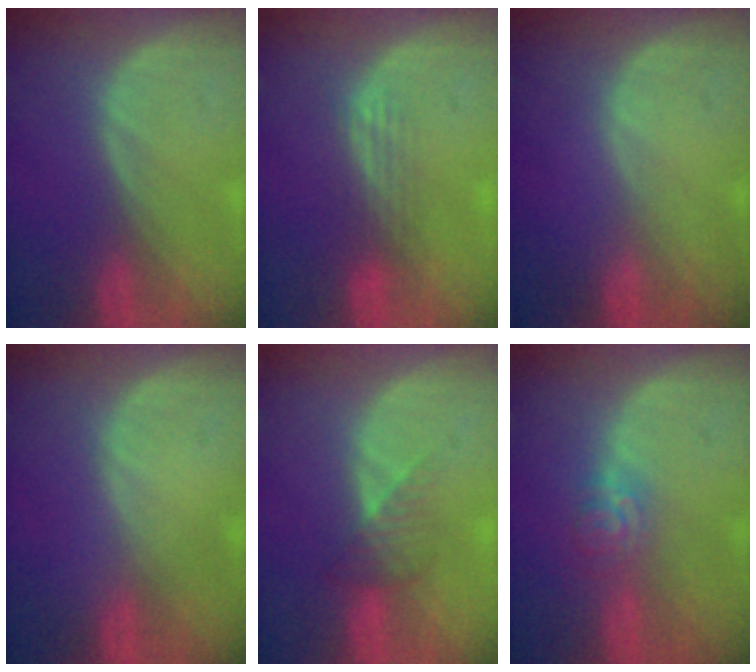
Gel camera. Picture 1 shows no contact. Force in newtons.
{"total": 2.9, "press": 2.5, "slide": 1.5}
{"total": 0.0}
{"total": 0.0}
{"total": 3.3, "press": 3.0, "slide": 1.2}
{"total": 3.6, "press": 3.5, "slide": 0.5}